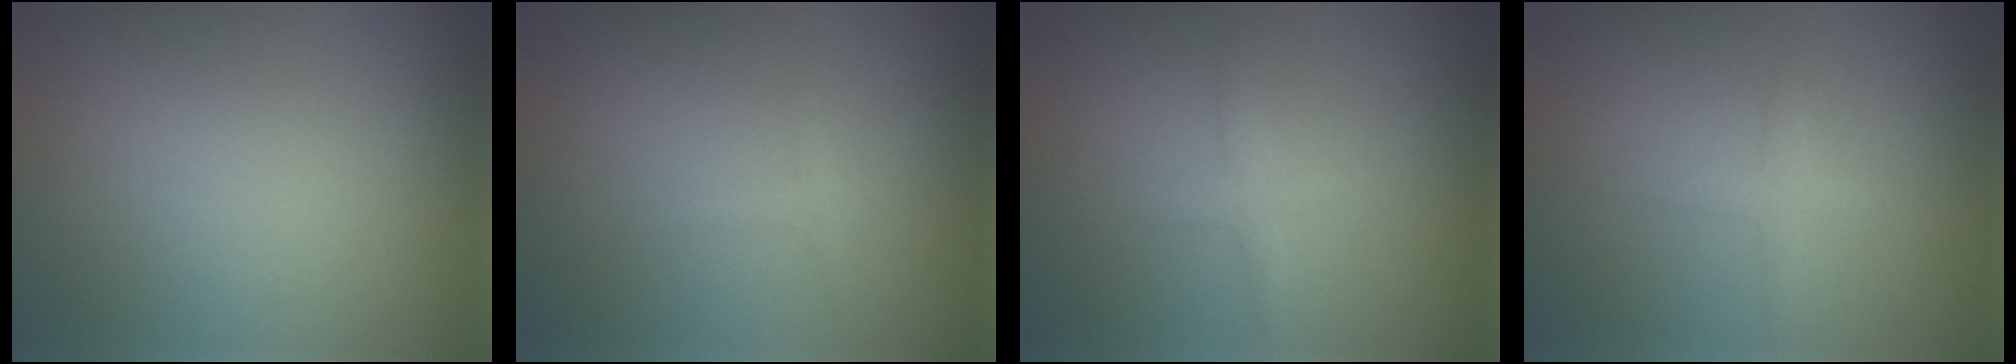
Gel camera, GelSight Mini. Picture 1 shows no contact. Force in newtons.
{"total": 0.8, "press": 0.8, "slide": 0.1}
{"total": 1.6, "press": 1.6, "slide": 0.1}
{"total": 1.4, "press": 1.4, "slide": 0.0}